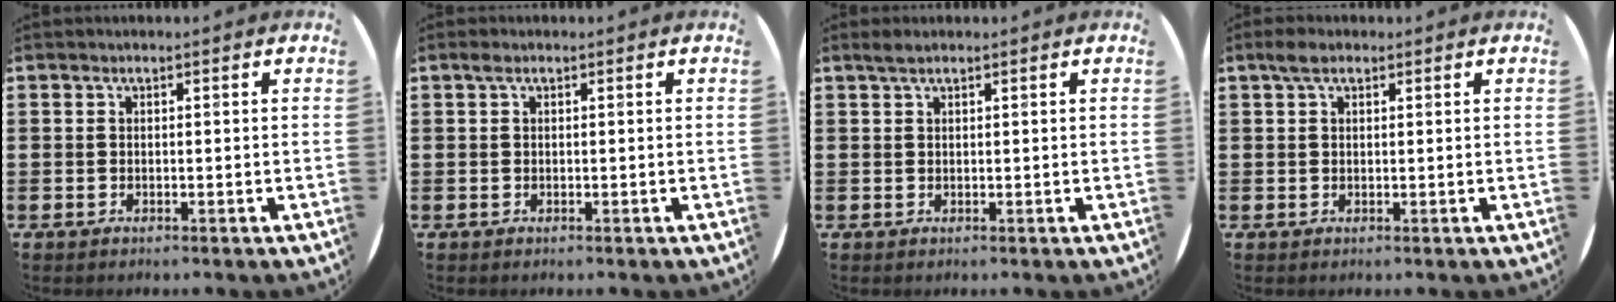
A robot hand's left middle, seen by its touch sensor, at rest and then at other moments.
{"total": 0.5, "force": [0.3, 0.3, 0.3], "torque": [-0.008, 0.002, 0.005]}
{"total": 1.0, "force": [0.8, 0.1, 0.6], "torque": [-0.011, 0.003, 0.015]}
{"total": 2.2, "force": [1.4, 1.0, 1.4], "torque": [-0.022, 0.004, 0.023]}